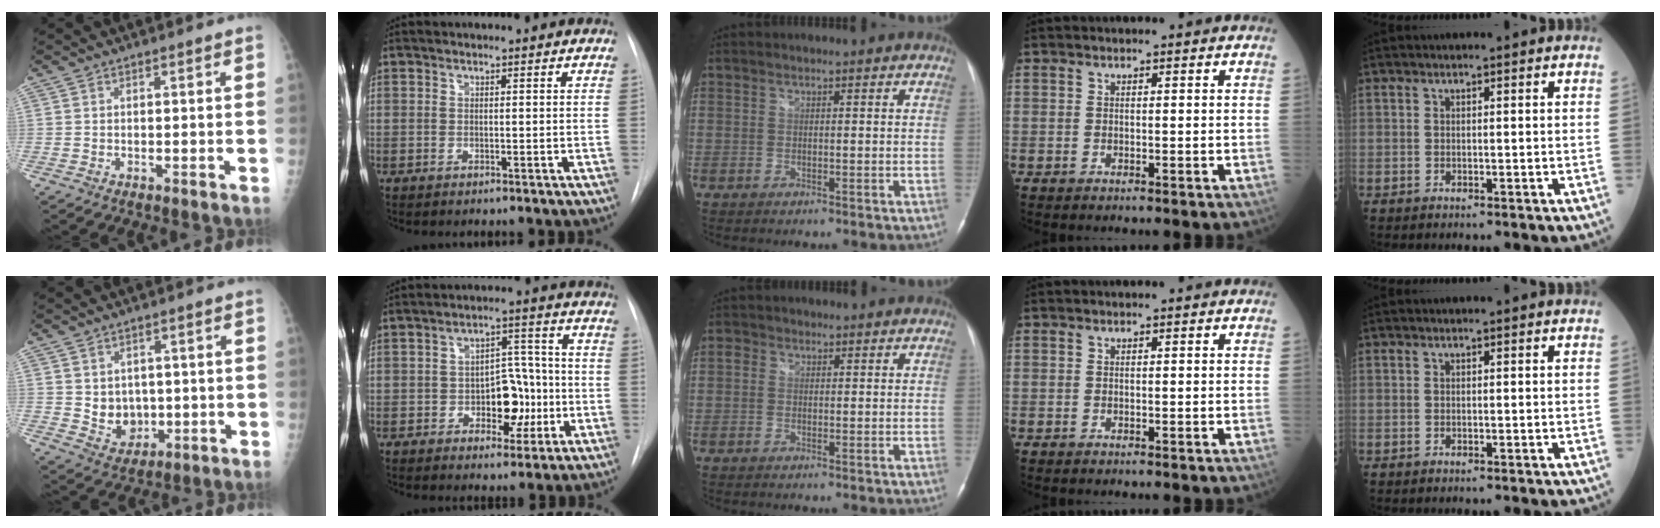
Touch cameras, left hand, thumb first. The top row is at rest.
{"thumb": {"total": 6.3, "force": [0.2, 5.4, 3.3], "torque": [-0.019, -0.008, 0.021]}, "index": {"total": 8.3, "force": [-2.4, 4.8, 6.3], "torque": [-0.084, 0.021, -0.033]}, "middle": {"total": 1.4, "force": [0.4, 1.2, 0.5], "torque": [-0.011, 0.008, 0.005]}}